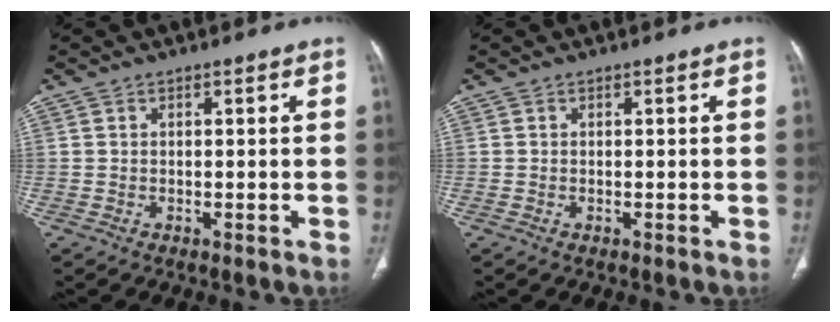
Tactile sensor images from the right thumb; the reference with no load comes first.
{"total": 0.0}